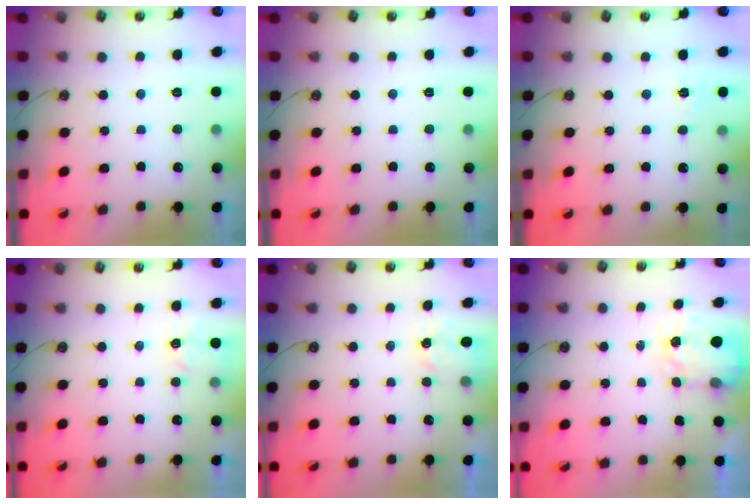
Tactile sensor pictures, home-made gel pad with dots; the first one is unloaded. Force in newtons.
{"total": 0.0}
{"total": 4.0, "press": 3.9, "slide": 0.4}
{"total": 3.7, "press": 3.7, "slide": 0.6}
{"total": 3.0, "press": 3.0, "slide": 0.3}
{"total": 3.8, "press": 3.7, "slide": 0.5}